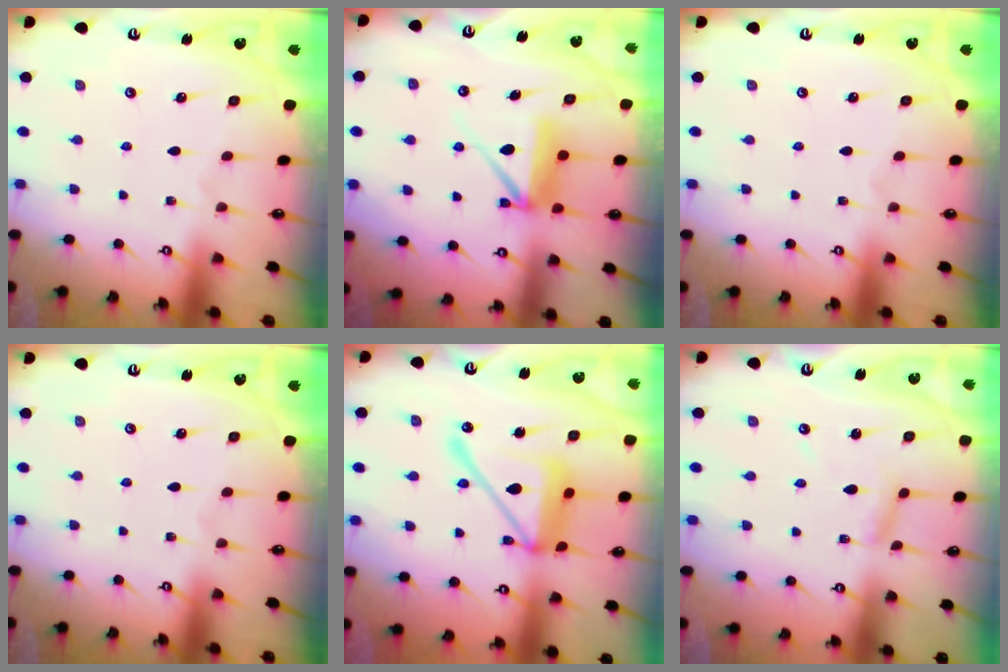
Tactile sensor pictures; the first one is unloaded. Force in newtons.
{"total": 8.4, "press": 8.4, "slide": 0.6}
{"total": 0.0}
{"total": 0.0}
{"total": 16.8, "press": 16.7, "slide": 1.9}
{"total": 5.2, "press": 5.2, "slide": 0.3}